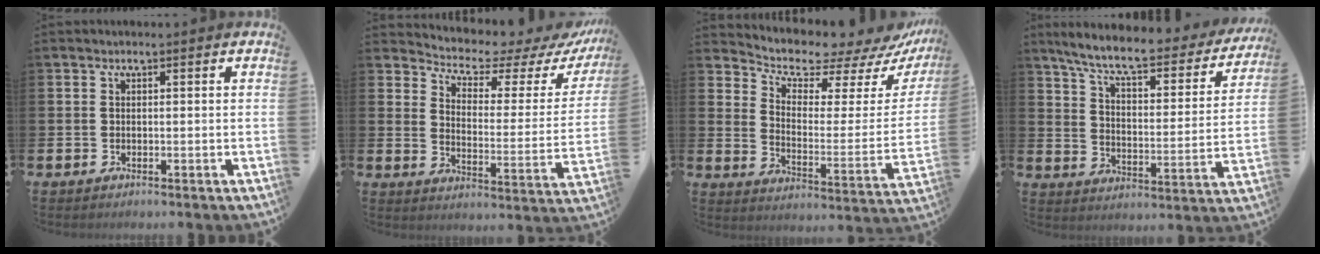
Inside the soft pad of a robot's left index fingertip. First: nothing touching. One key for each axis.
{"total": 5.2, "fx": 4.8, "fy": 1.4, "fz": 1.1, "tx": -0.046, "ty": -0.049, "tz": 0.074}
{"total": 7.1, "fx": 6.8, "fy": 1.9, "fz": 0.9, "tx": -0.046, "ty": -0.069, "tz": 0.109}
{"total": 8.1, "fx": 7.1, "fy": 1.6, "fz": 3.7, "tx": -0.097, "ty": -0.047, "tz": 0.114}